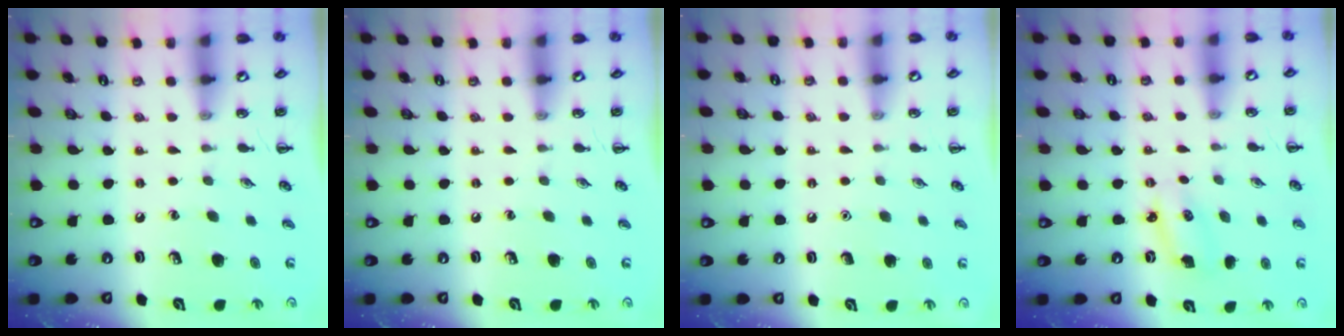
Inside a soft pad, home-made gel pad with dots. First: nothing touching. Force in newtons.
{"total": 0.0}
{"total": 1.6, "press": 1.5, "slide": 0.1}
{"total": 2.5, "press": 2.5, "slide": 0.4}